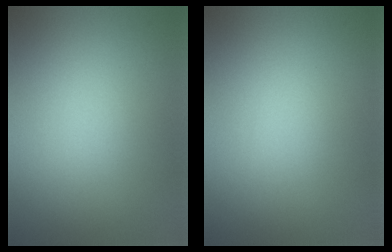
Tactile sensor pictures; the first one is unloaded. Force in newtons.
{"total": 0.0}